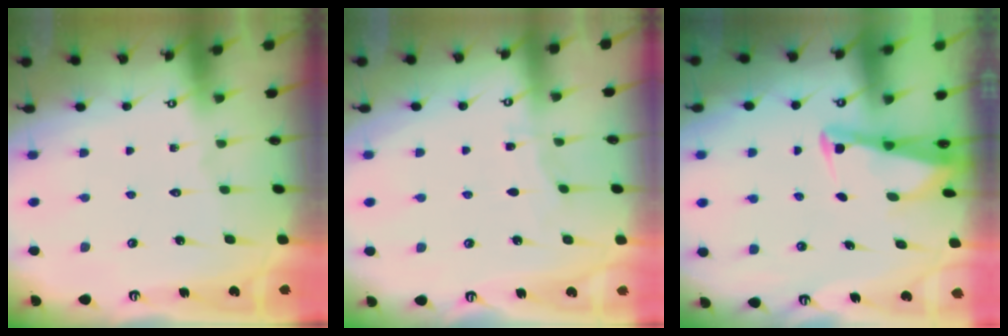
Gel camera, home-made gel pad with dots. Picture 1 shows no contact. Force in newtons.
{"total": 2.3, "press": 2.3, "slide": 0.3}
{"total": 2.6, "press": 2.6, "slide": 0.2}